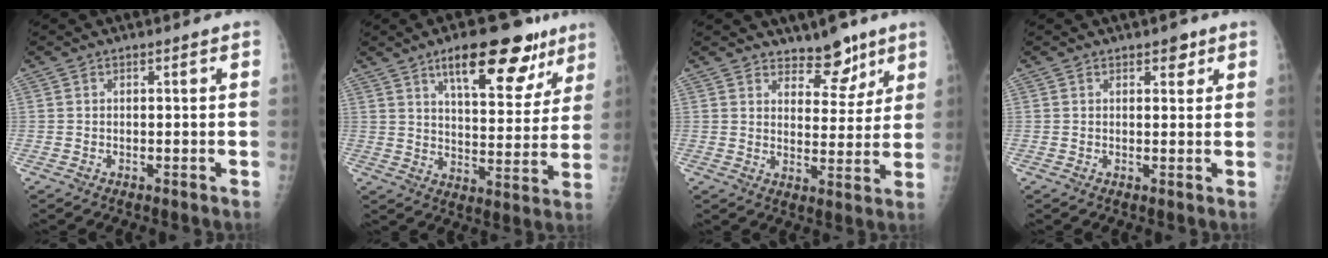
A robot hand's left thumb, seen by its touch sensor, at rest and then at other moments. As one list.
[{"total": 23.7, "force": [14.4, 8.9, 16.6], "torque": [-0.208, -0.048, 0.231]}, {"total": 7.3, "force": [5.6, 3.7, 2.9], "torque": [-0.004, -0.040, 0.086]}, {"total": 2.3, "force": [1.5, 1.3, 1.2], "torque": [0.001, -0.006, 0.018]}]